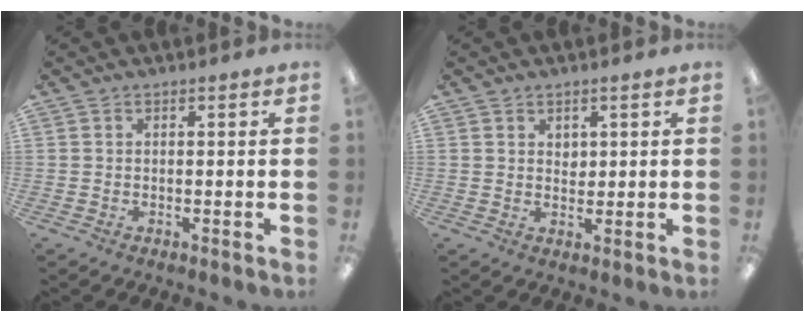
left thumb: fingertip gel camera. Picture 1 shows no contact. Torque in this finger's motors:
{"motor_torque": [0.03, -0.12, -0.43, -0.07, 0.00]}